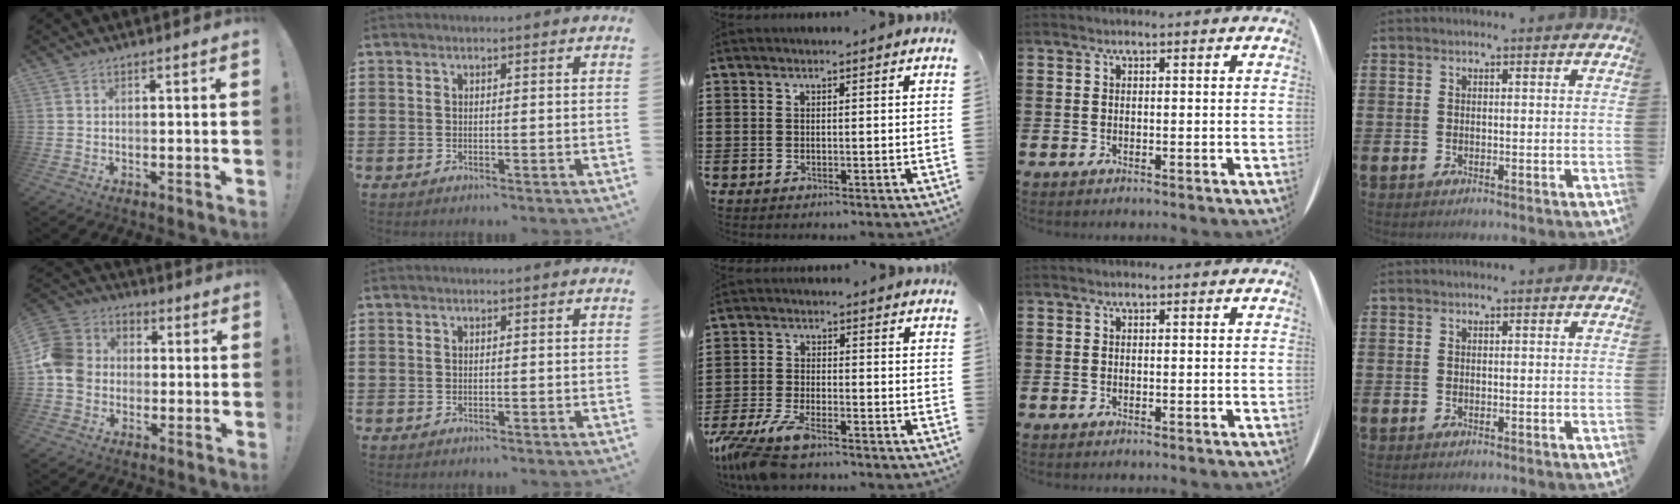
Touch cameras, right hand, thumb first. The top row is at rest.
{"thumb": {"total": 11.0, "force": [-1.6, 9.9, 4.7], "torque": [-0.093, 0.025, -0.026]}, "middle": {"total": 6.6, "force": [-5.4, 1.1, 3.7], "torque": [-0.107, -0.017, -0.110]}}